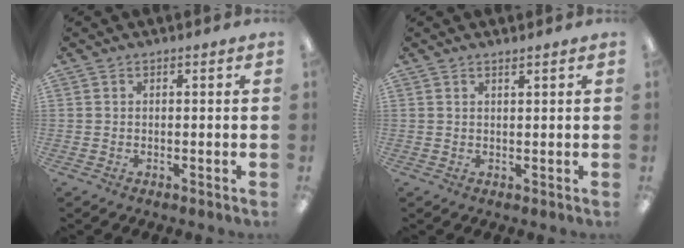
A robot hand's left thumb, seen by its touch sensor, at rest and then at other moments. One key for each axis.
{"total": 1.0, "fx": 0.9, "fy": 0.0, "fz": 0.3, "tx": -0.007, "ty": -0.002, "tz": 0.017}